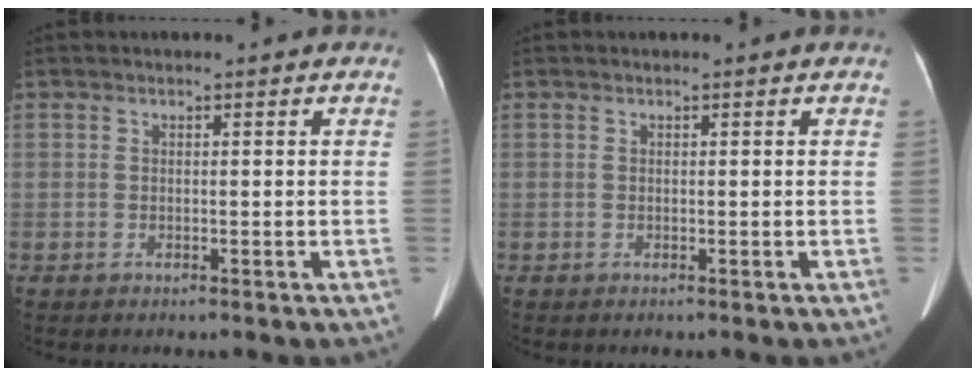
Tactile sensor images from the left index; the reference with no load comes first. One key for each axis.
{"total": 0.0}